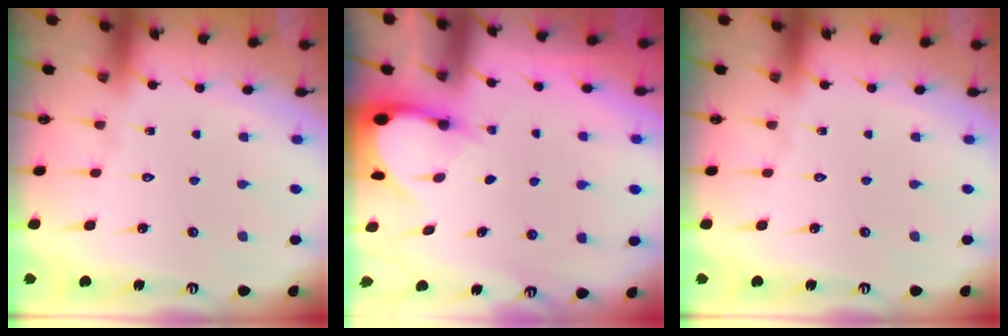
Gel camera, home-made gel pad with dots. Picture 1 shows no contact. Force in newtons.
{"total": 3.1, "press": 3.1, "slide": 0.2}
{"total": 0.0}